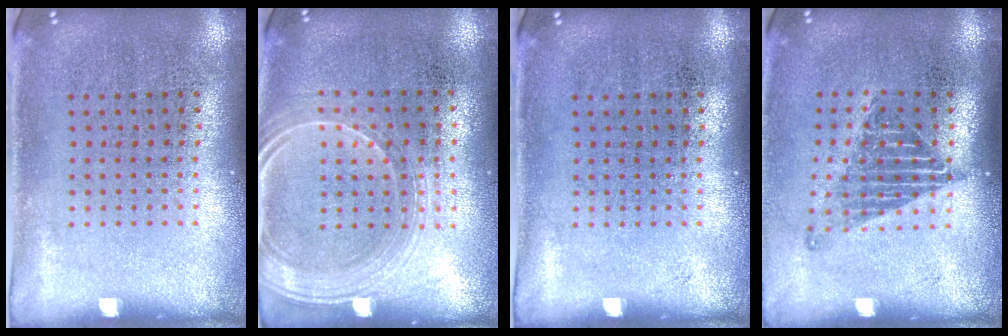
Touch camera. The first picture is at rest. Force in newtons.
{"total": 1.7, "press": 1.5, "slide": 0.8}
{"total": 0.0}
{"total": 1.3, "press": 1.0, "slide": 0.8}